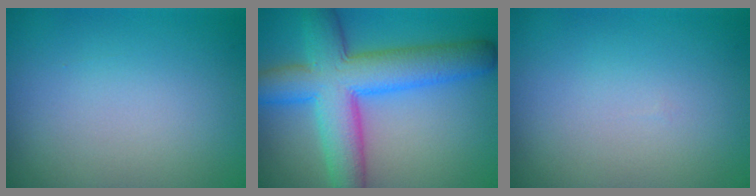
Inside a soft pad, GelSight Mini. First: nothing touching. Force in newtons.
{"total": 9.4, "press": 9.4, "slide": 0.4}
{"total": 0.0}